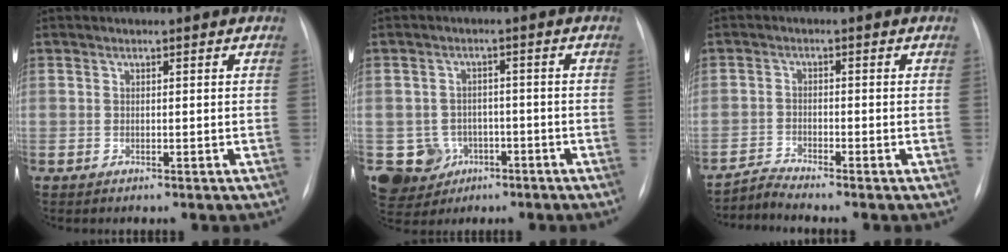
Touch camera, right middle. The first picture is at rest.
{"total": 6.6, "force": [-2.6, 6.0, 1.1], "torque": [-0.023, 0.009, -0.033]}
{"total": 2.7, "force": [-2.5, -1.0, -0.6], "torque": [0.006, -0.020, -0.049]}